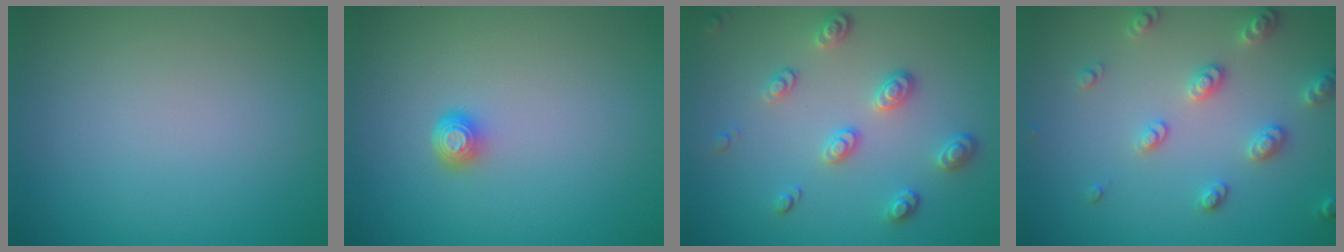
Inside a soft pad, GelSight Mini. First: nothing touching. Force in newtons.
{"total": 1.5, "press": 1.1, "slide": 1.0}
{"total": 2.8, "press": 2.4, "slide": 1.4}
{"total": 2.9, "press": 2.9, "slide": 0.5}